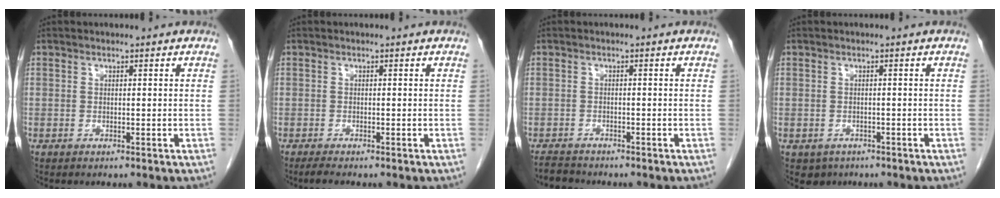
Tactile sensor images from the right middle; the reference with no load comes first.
{"total": 1.5, "force": [-1.2, 0.1, 0.8], "torque": [-0.025, -0.008, -0.023]}
{"total": 2.6, "force": [-2.6, 0.6, 0.1], "torque": [-0.008, -0.010, -0.045]}
{"total": 2.4, "force": [-1.4, 1.9, 0.4], "torque": [-0.009, 0.003, -0.017]}